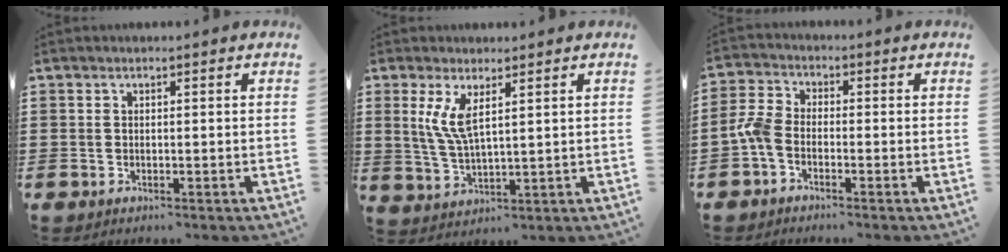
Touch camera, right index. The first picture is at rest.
{"total": 5.7, "force": [2.4, 1.8, 4.9], "torque": [-0.118, -0.006, 0.038]}
{"total": 3.7, "force": [-2.0, 1.9, 2.5], "torque": [-0.083, -0.003, -0.050]}